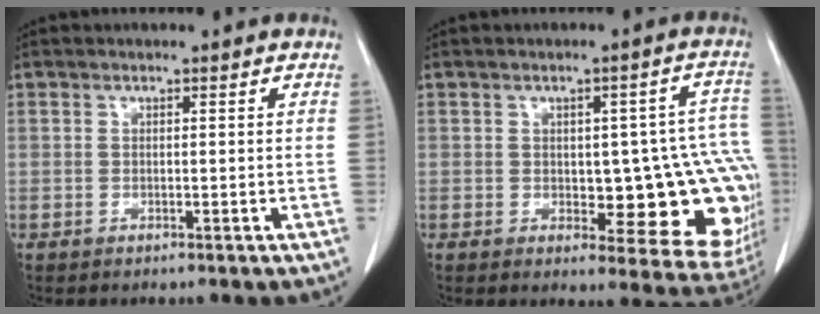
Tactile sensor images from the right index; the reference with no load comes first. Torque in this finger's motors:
{"motor_torque": [0.37, 0.03, 0.26, 0.04]}